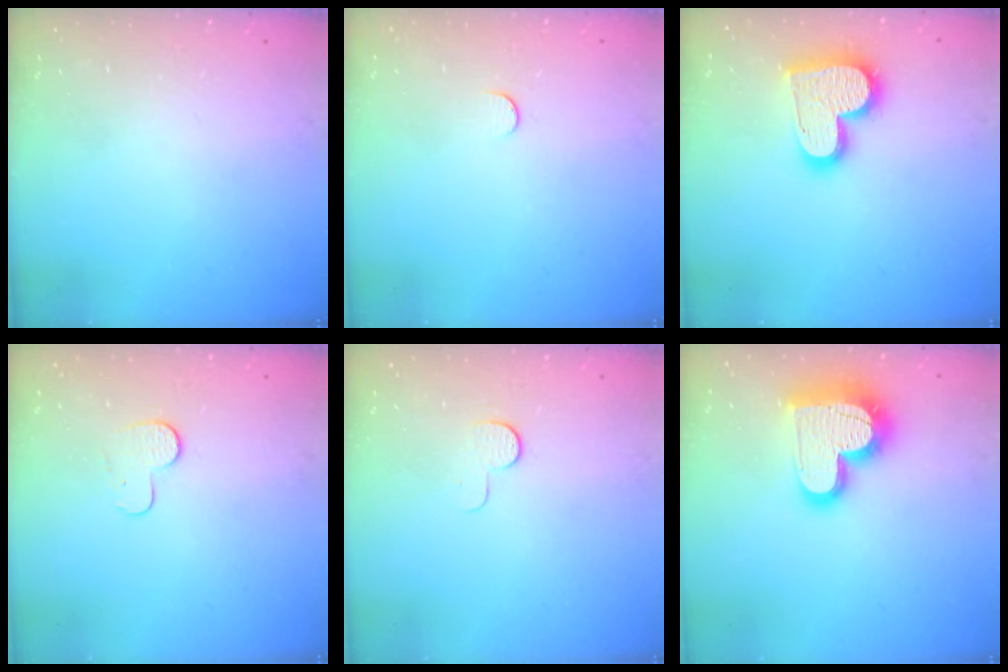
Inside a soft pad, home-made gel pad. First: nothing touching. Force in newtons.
{"total": 4.1, "press": 4.1, "slide": 0.5}
{"total": 16.6, "press": 16.5, "slide": 1.2}
{"total": 4.6, "press": 4.6, "slide": 0.4}
{"total": 5.1, "press": 5.0, "slide": 0.5}
{"total": 19.2, "press": 19.2, "slide": 1.5}